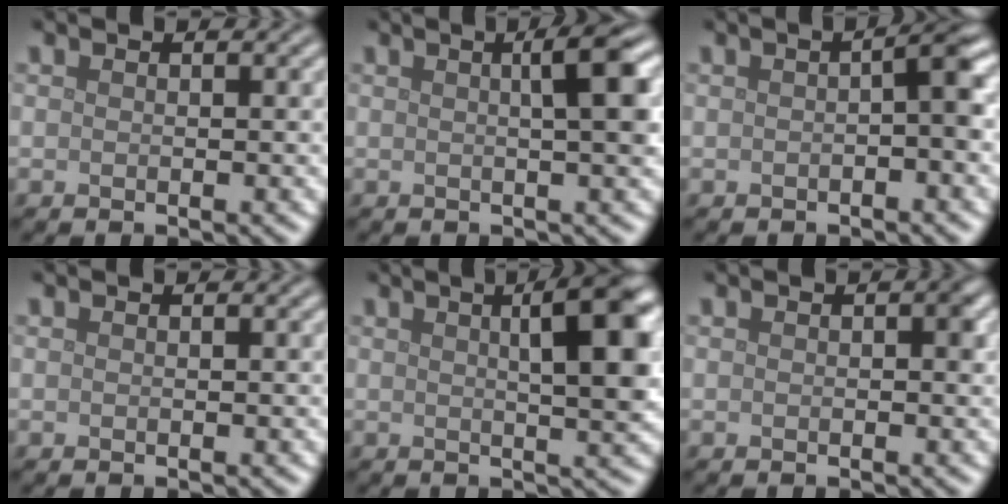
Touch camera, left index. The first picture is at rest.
{"total": 4.3, "force": [0.9, 0.7, 4.2], "torque": [-0.052, 0.011, 0.011]}
{"total": 2.5, "force": [-0.1, 0.3, 2.4], "torque": [-0.037, 0.011, -0.003]}
{"total": 0.0}
{"total": 6.9, "force": [1.9, 1.7, 6.5], "torque": [-0.063, 0.015, 0.023]}
{"total": 1.0, "force": [0.2, 0.4, 0.9], "torque": [-0.009, 0.001, 0.002]}